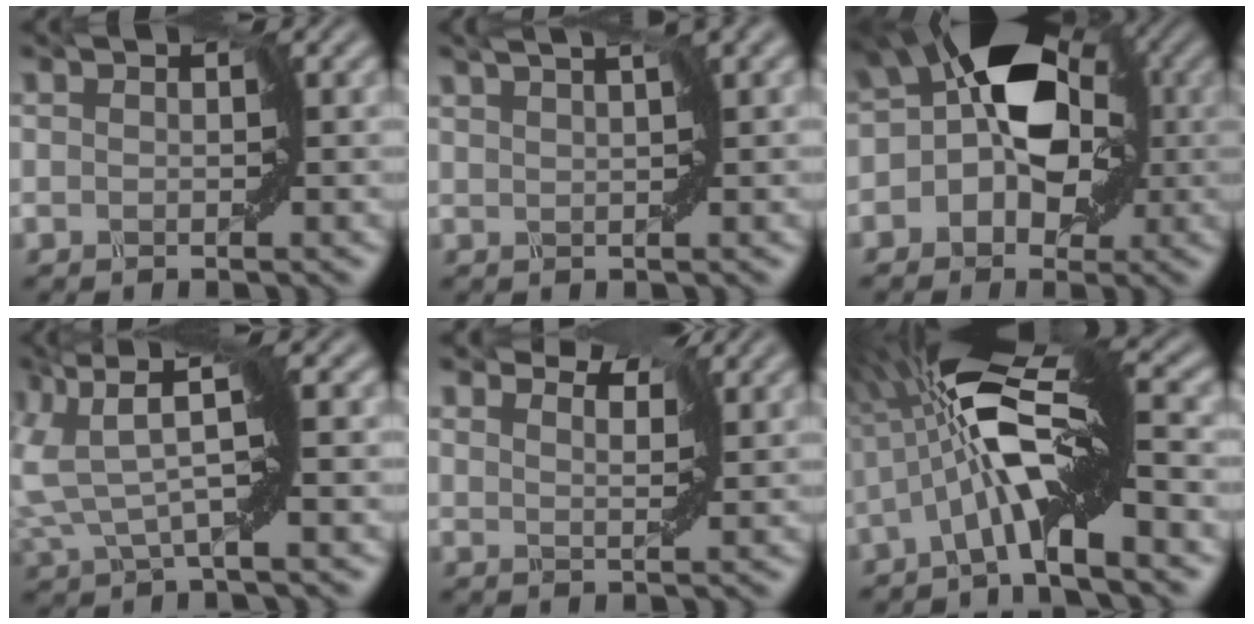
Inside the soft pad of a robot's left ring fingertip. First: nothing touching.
{"total": 1.9, "force": [1.0, -0.1, 1.6], "torque": [-0.033, 0.006, 0.018]}
{"total": 8.6, "force": [0.7, 5.2, 6.8], "torque": [-0.103, 0.014, 0.009]}
{"total": 4.3, "force": [1.8, 0.3, 3.9], "torque": [-0.101, 0.001, 0.037]}
{"total": 3.9, "force": [3.2, 1.2, 1.8], "torque": [-0.040, 0.010, 0.046]}
{"total": 9.3, "force": [-1.3, 1.5, 9.1], "torque": [-0.174, 0.017, -0.026]}